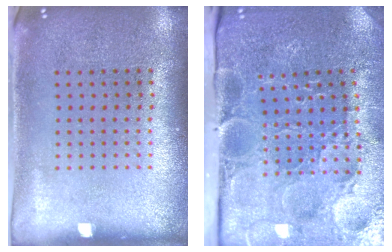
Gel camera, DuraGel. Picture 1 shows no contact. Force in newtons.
{"total": 3.8, "press": 3.7, "slide": 0.9}